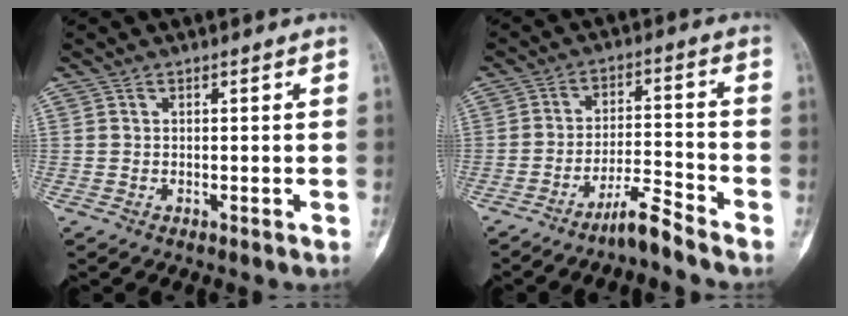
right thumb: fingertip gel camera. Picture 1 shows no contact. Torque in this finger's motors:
{"motor_torque": [1.40, 0.06, 0.42, -0.86, 0.17]}